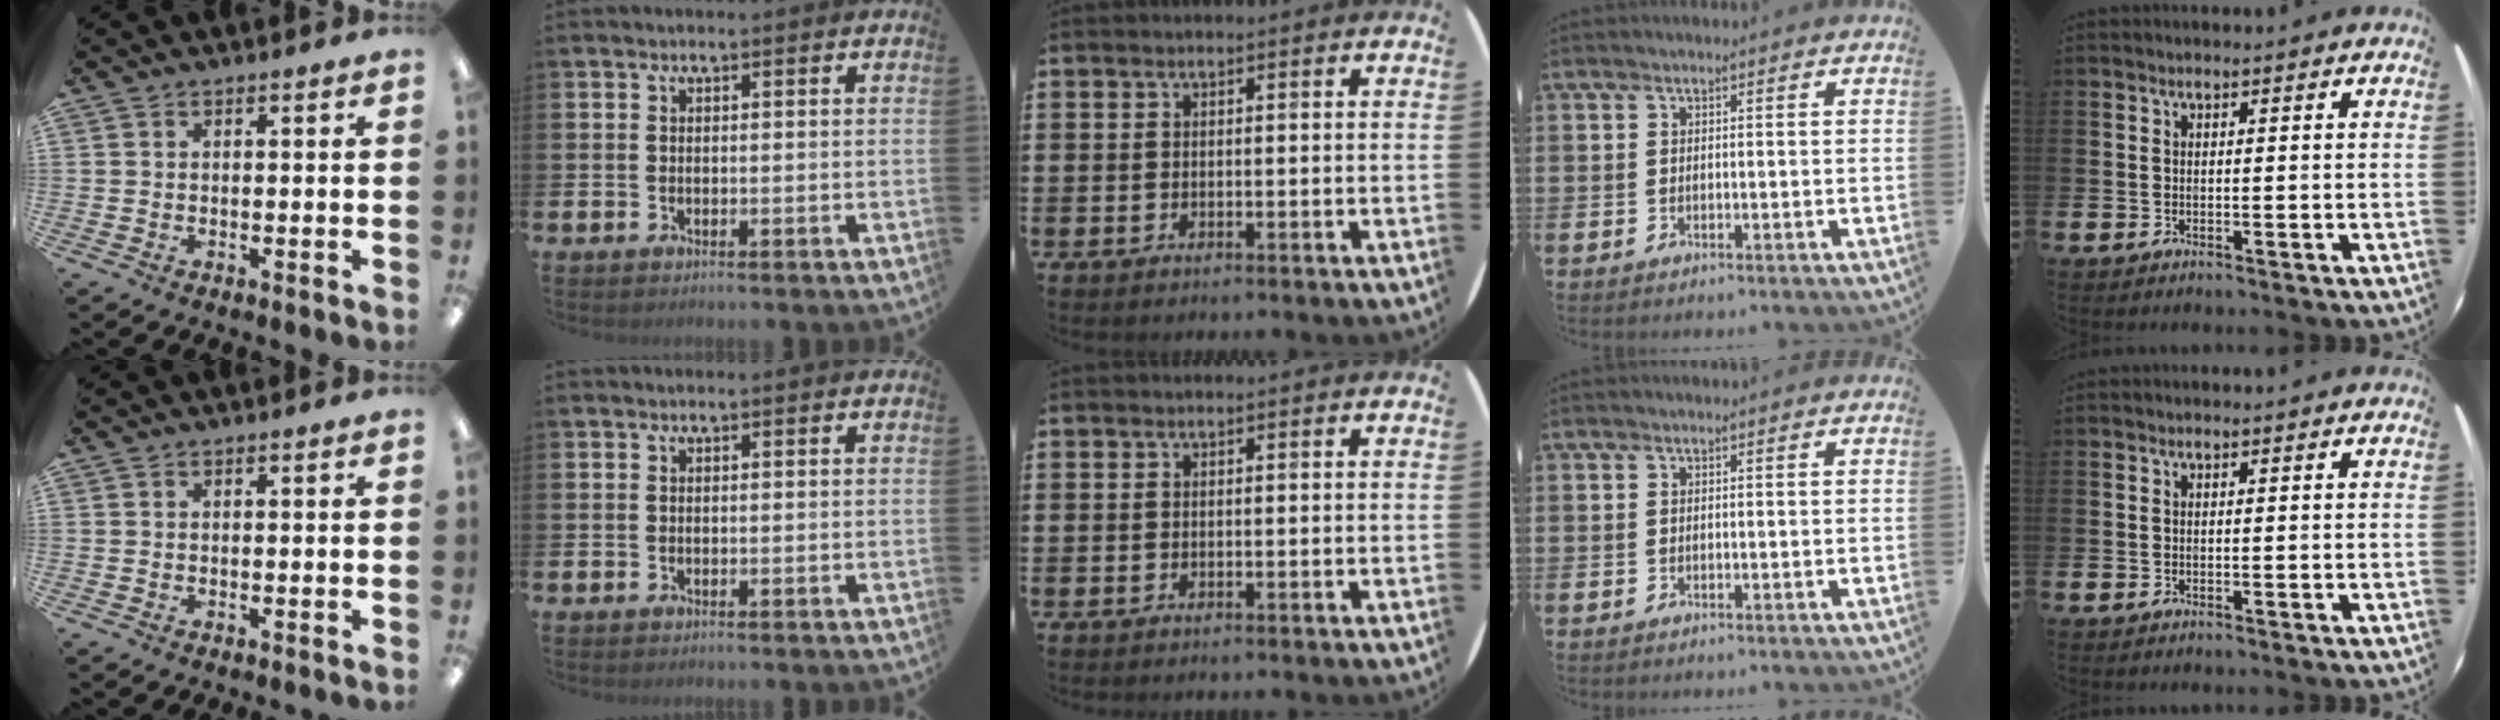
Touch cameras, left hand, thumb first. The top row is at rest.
{}